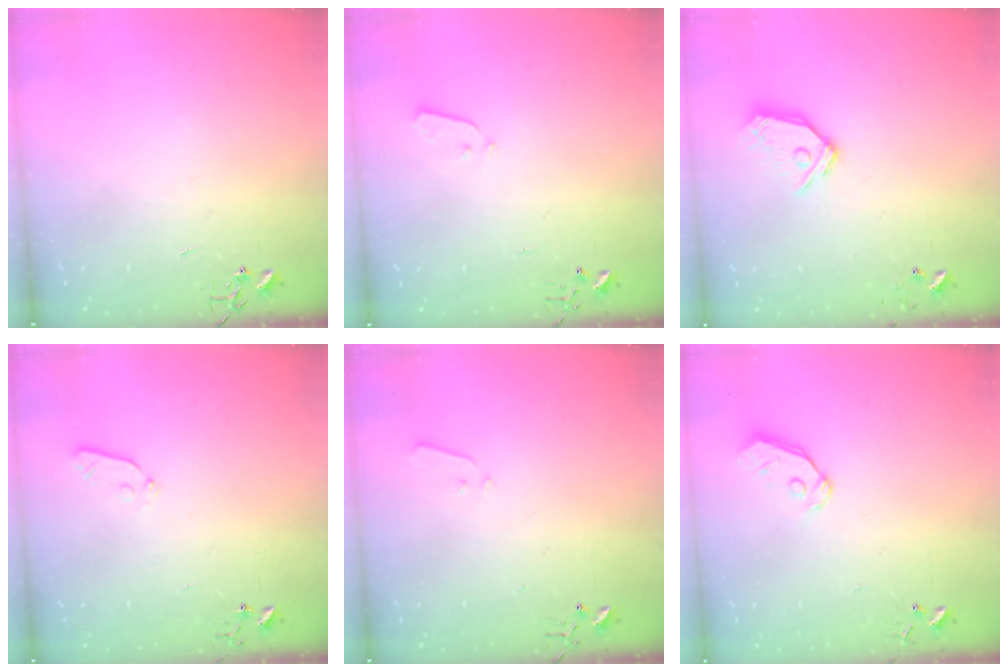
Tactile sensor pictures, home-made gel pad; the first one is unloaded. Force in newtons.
{"total": 3.0, "press": 2.9, "slide": 0.3}
{"total": 11.6, "press": 11.6, "slide": 1.4}
{"total": 3.9, "press": 3.8, "slide": 0.8}
{"total": 3.3, "press": 3.2, "slide": 0.5}
{"total": 4.4, "press": 4.4, "slide": 0.5}